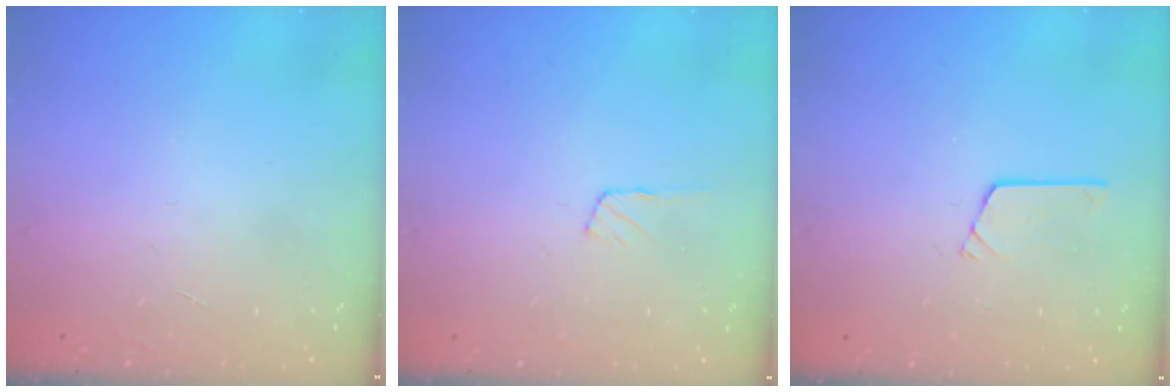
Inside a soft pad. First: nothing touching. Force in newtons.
{"total": 3.6, "press": 3.6, "slide": 0.5}
{"total": 2.7, "press": 2.7, "slide": 0.3}